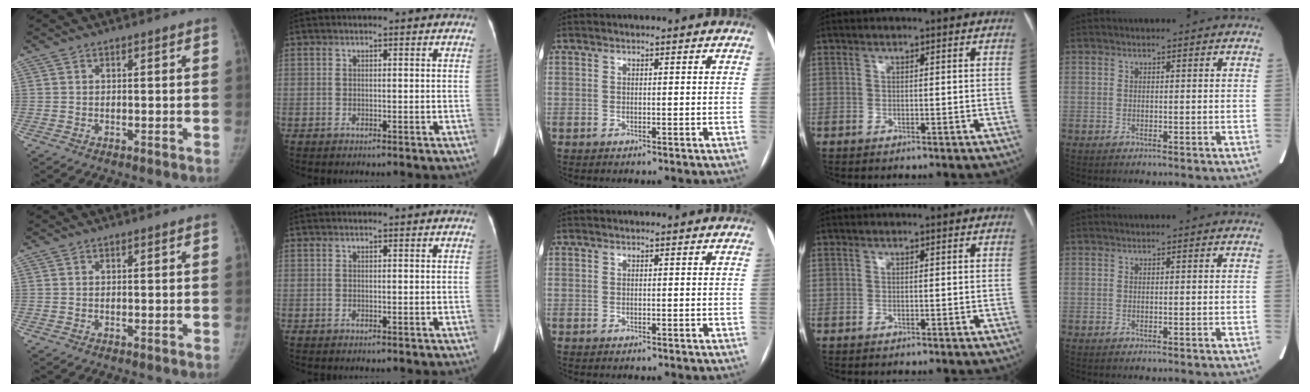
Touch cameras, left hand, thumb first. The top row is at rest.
{}